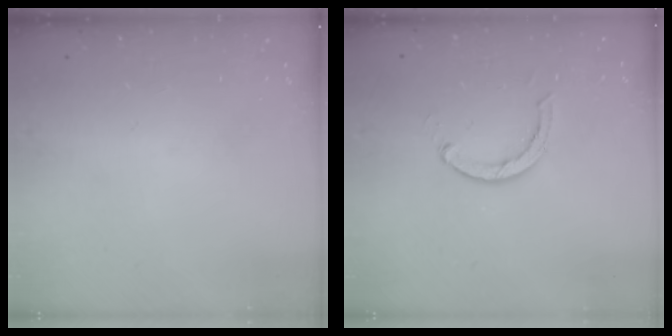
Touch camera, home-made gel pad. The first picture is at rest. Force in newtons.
{"total": 2.9, "press": 2.9, "slide": 0.4}